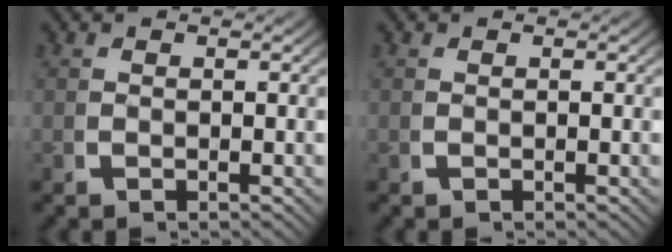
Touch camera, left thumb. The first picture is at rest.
{"total": 0.0}